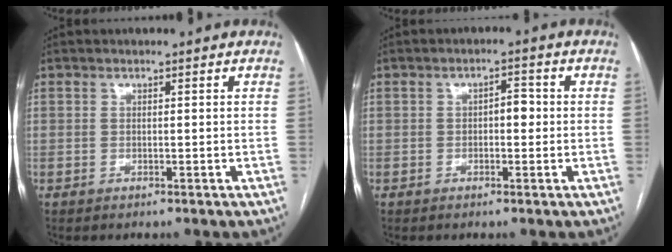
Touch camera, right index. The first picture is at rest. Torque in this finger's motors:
{"motor_torque": [0.39, 0.04, 0.14, 0.03]}